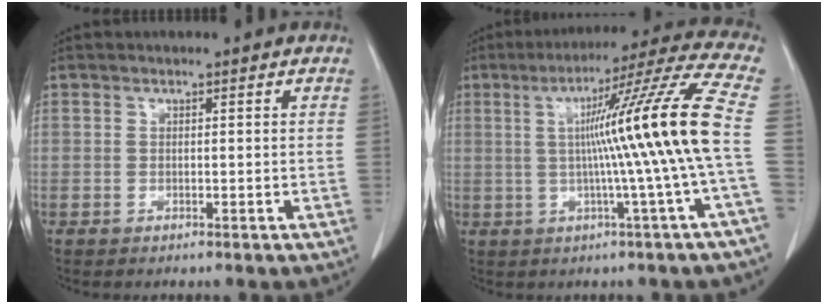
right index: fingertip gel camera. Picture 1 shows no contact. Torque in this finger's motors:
{"motor_torque": [1.45, 0.03, 0.52, 0.21]}